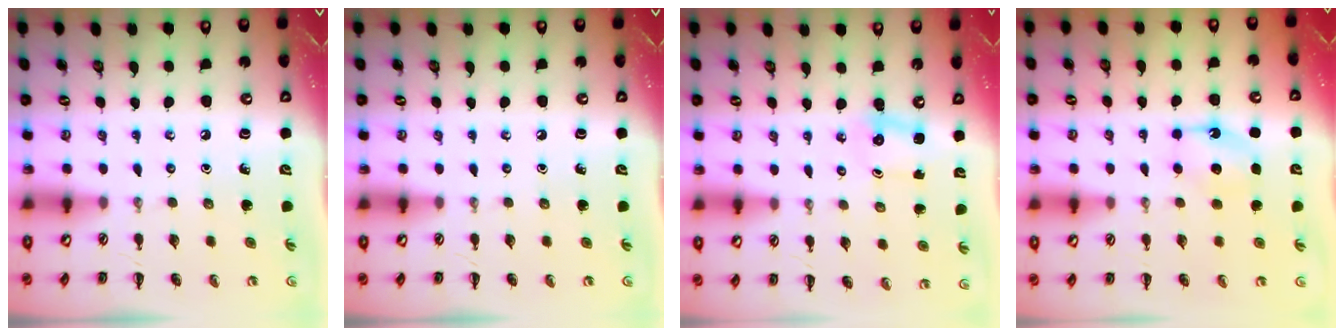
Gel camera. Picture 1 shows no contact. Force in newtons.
{"total": 0.0}
{"total": 2.0, "press": 1.9, "slide": 0.7}
{"total": 8.1, "press": 8.0, "slide": 1.5}